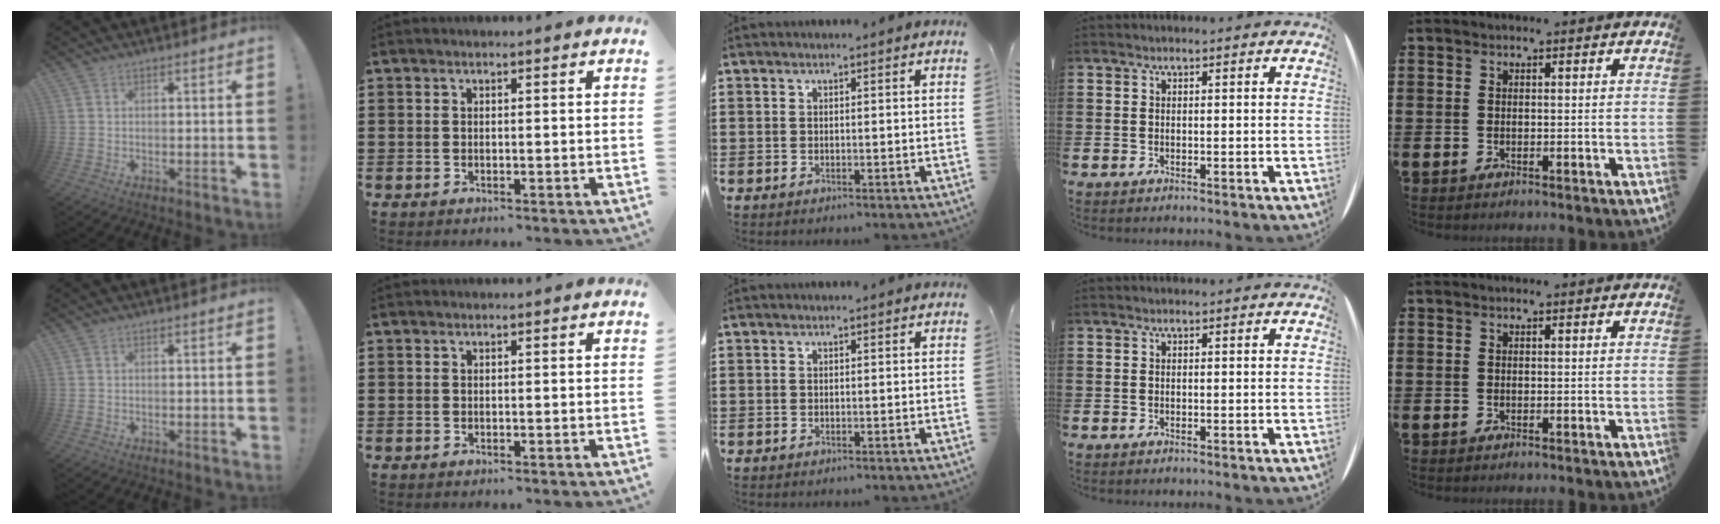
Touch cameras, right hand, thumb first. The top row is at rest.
{}